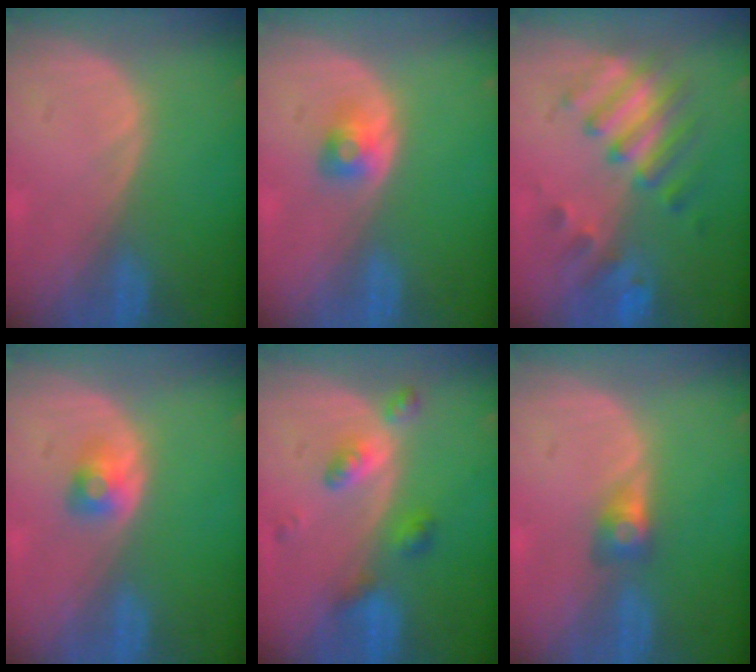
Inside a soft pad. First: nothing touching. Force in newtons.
{"total": 2.6, "press": 2.4, "slide": 1.0}
{"total": 7.6, "press": 7.5, "slide": 1.4}
{"total": 2.6, "press": 2.4, "slide": 1.2}
{"total": 4.8, "press": 4.8, "slide": 0.1}
{"total": 2.8, "press": 2.4, "slide": 1.5}